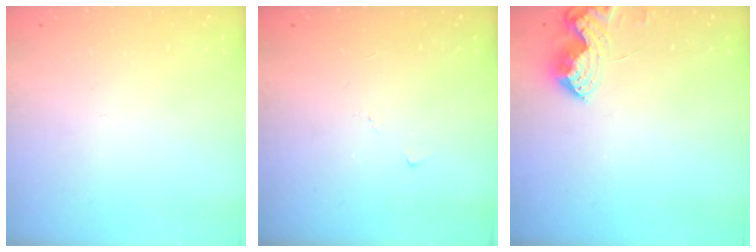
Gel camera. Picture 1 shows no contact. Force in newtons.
{"total": 6.1, "press": 6.0, "slide": 0.6}
{"total": 7.1, "press": 7.1, "slide": 0.7}